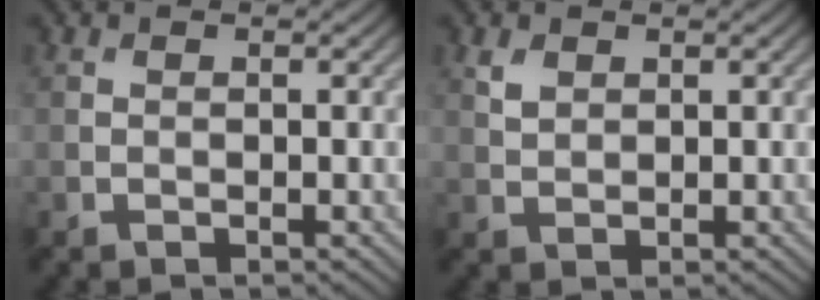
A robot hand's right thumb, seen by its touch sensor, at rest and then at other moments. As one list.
[{"total": 1.7, "force": [1.0, 1.1, 0.9], "torque": [-0.024, -0.001, 0.023]}]